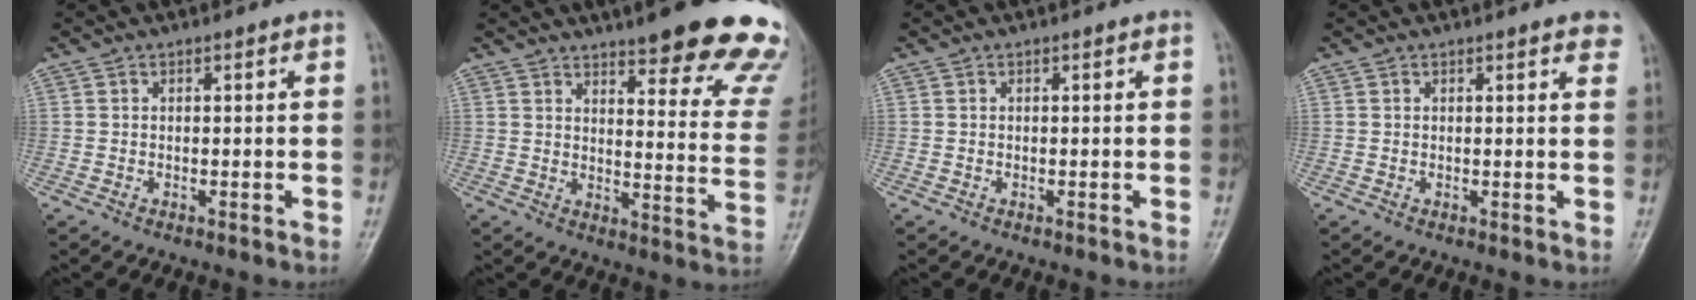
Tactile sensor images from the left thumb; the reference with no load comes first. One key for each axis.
{"total": 23.6, "fx": 17.5, "fy": 5.3, "fz": 14.9, "tx": -0.156, "ty": -0.094, "tz": 0.207}
{"total": 0.0}
{"total": 2.6, "fx": 2.0, "fy": 0.6, "fz": 1.6, "tx": -0.012, "ty": -0.003, "tz": 0.017}